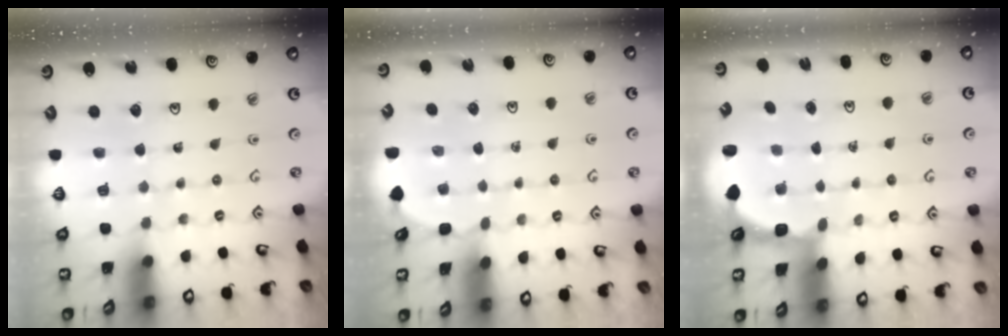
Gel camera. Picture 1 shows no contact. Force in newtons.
{"total": 0.9, "press": 0.9, "slide": 0.1}
{"total": 2.8, "press": 2.4, "slide": 1.4}